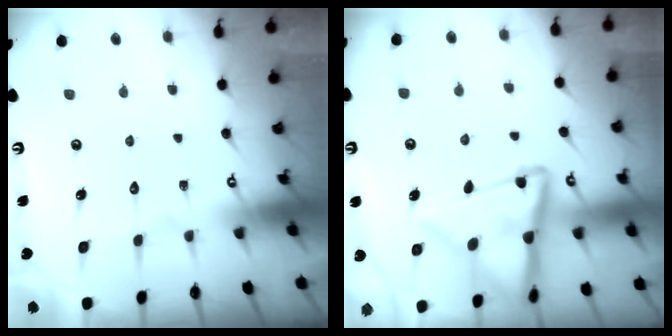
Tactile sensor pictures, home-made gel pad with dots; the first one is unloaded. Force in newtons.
{"total": 16.2, "press": 16.2, "slide": 1.6}